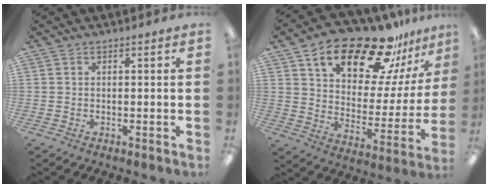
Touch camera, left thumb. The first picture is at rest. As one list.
[{"total": 23.2, "force": [16.6, 9.9, 12.8], "torque": [-0.198, -0.102, 0.280]}]